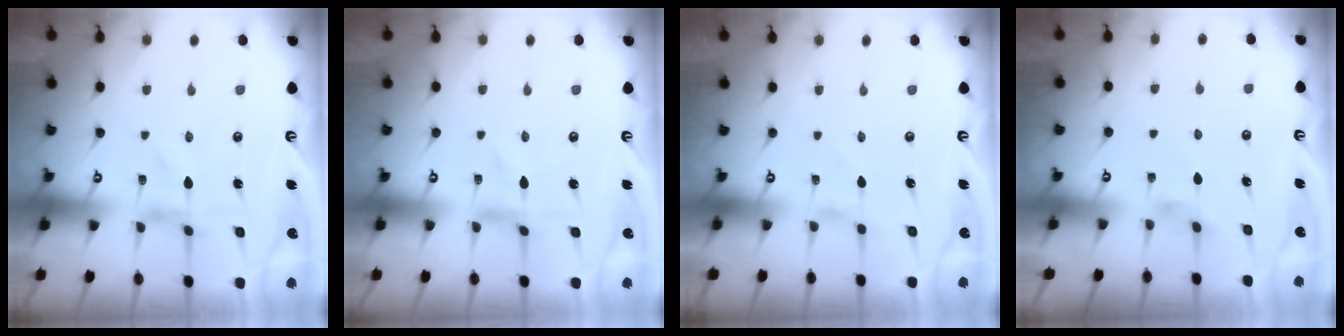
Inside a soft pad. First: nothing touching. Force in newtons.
{"total": 0.0}
{"total": 0.0}
{"total": 0.9, "press": 0.8, "slide": 0.3}